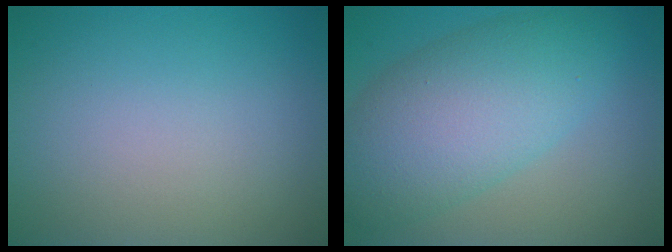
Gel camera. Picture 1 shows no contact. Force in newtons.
{"total": 8.4, "press": 8.4, "slide": 0.2}